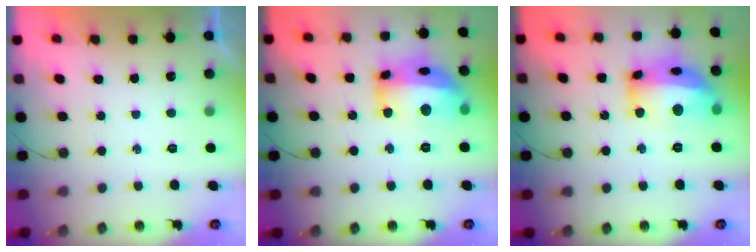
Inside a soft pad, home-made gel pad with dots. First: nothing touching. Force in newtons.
{"total": 17.6, "press": 17.6, "slide": 1.3}
{"total": 17.6, "press": 17.6, "slide": 1.3}